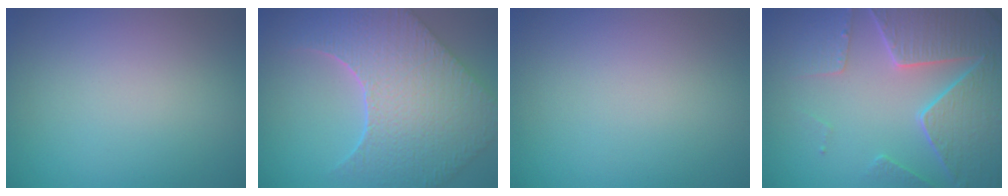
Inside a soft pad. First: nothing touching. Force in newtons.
{"total": 9.4, "press": 7.5, "slide": 5.6}
{"total": 0.0}
{"total": 7.9, "press": 6.0, "slide": 5.1}